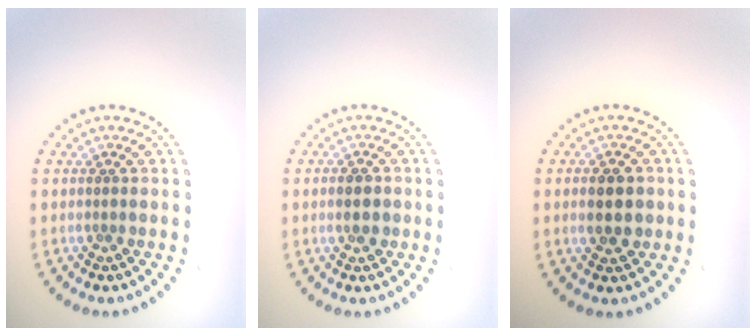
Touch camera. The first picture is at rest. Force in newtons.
{"total": 1.9, "press": 1.9, "slide": 0.2}
{"total": 3.7, "press": 3.7, "slide": 0.2}